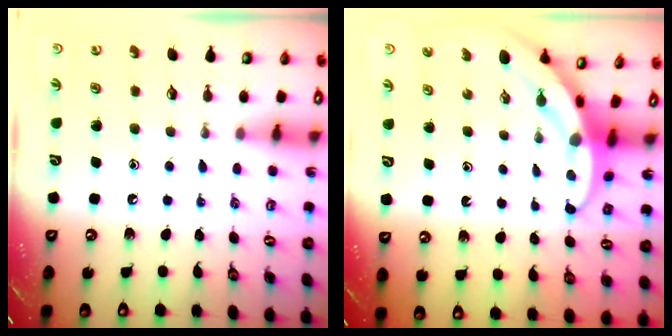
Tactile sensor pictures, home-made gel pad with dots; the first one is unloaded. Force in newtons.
{"total": 3.9, "press": 3.8, "slide": 0.6}